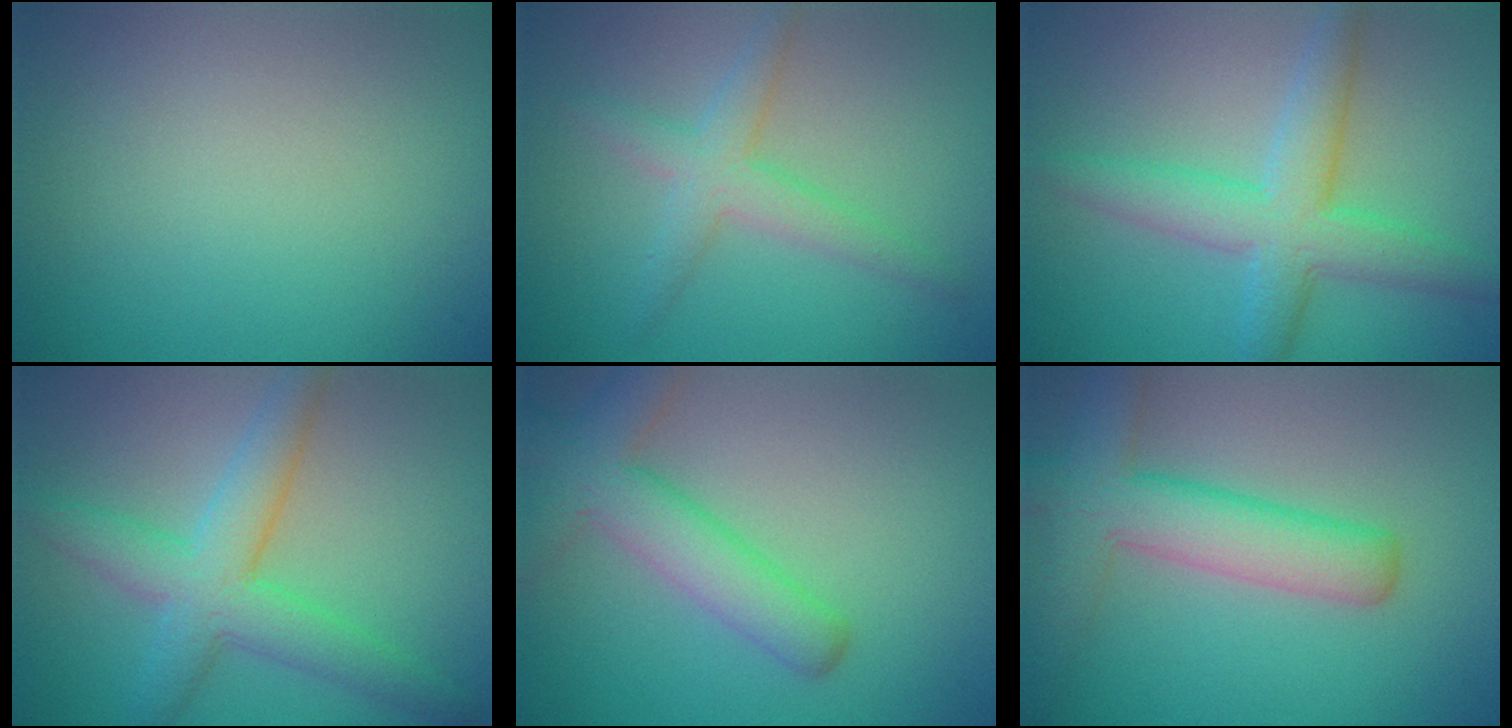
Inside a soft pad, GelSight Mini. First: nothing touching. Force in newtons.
{"total": 3.0, "press": 3.0, "slide": 0.1}
{"total": 5.4, "press": 5.4, "slide": 0.2}
{"total": 5.5, "press": 5.5, "slide": 0.1}
{"total": 5.0, "press": 5.0, "slide": 0.2}
{"total": 6.2, "press": 6.1, "slide": 0.3}